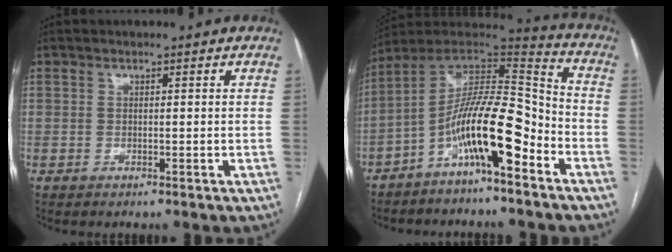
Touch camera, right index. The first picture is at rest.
{"total": 14.5, "force": [-7.1, 2.7, 12.4], "torque": [-0.222, 0.028, -0.124]}